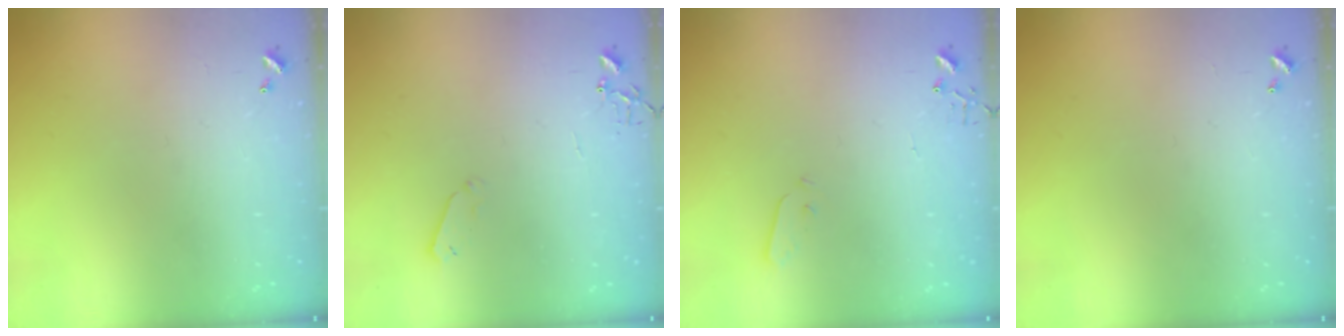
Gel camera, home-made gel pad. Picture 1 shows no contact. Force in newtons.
{"total": 3.3, "press": 3.2, "slide": 0.7}
{"total": 2.5, "press": 2.5, "slide": 0.4}
{"total": 0.0}